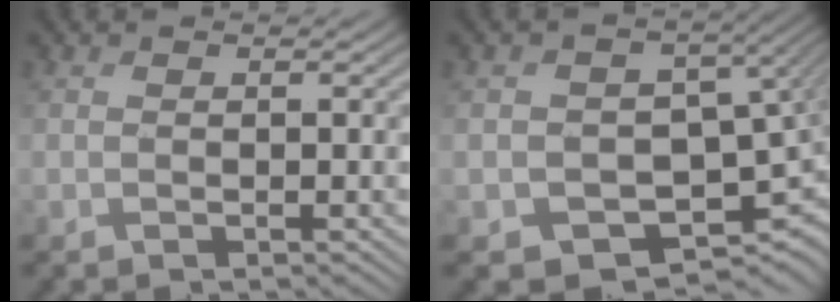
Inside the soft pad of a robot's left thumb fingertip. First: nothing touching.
{"total": 10.3, "force": [-1.9, 8.2, 5.9], "torque": [-0.103, -0.051, -0.026]}